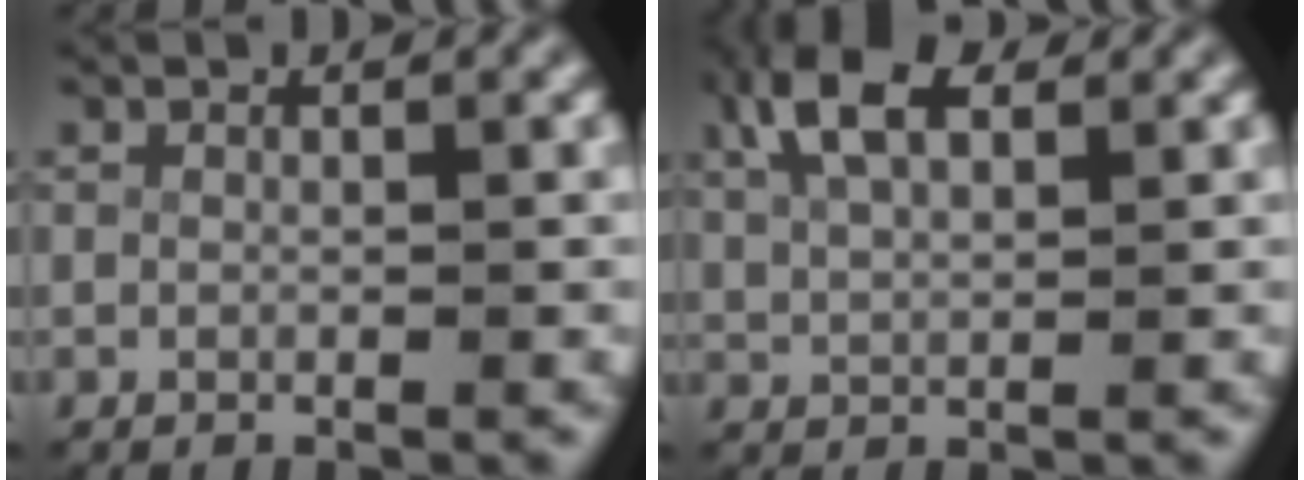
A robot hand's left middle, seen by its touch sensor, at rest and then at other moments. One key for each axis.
{"total": 4.7, "fx": 2.8, "fy": 2.0, "fz": 3.2, "tx": -0.077, "ty": 0.001, "tz": 0.055}